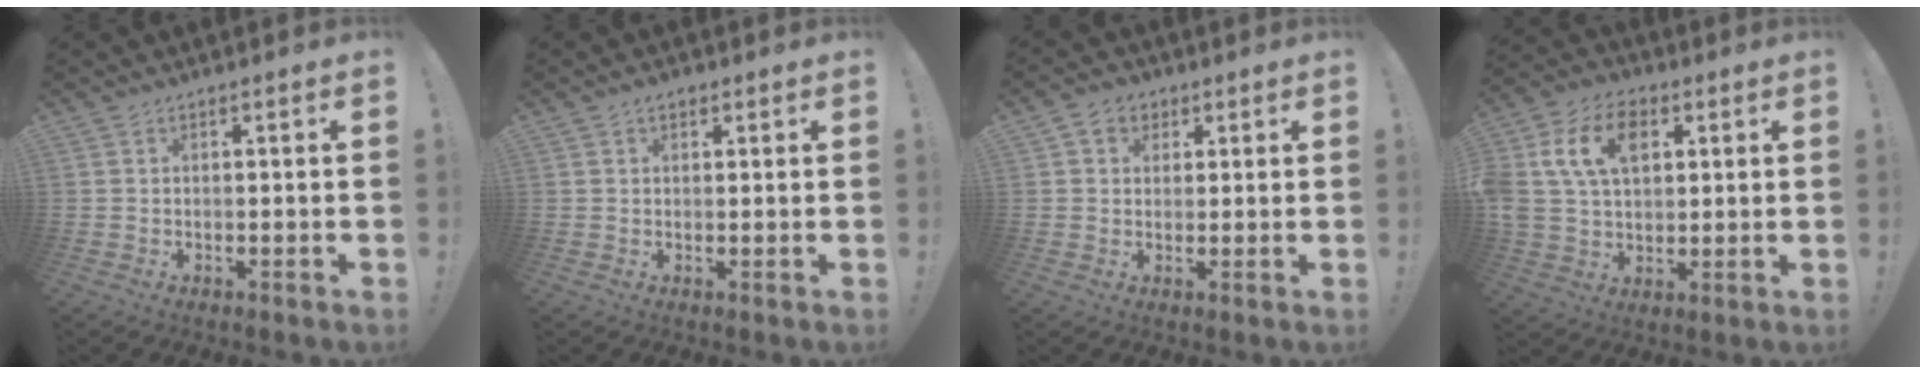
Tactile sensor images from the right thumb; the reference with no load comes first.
{"total": 1.8, "force": [0.9, 1.2, 1.0], "torque": [-0.007, -0.002, 0.015]}
{"total": 5.0, "force": [1.9, 4.2, 2.0], "torque": [-0.029, 0.001, 0.035]}
{"total": 15.7, "force": [5.0, 11.1, 10.0], "torque": [-0.182, -0.002, 0.097]}